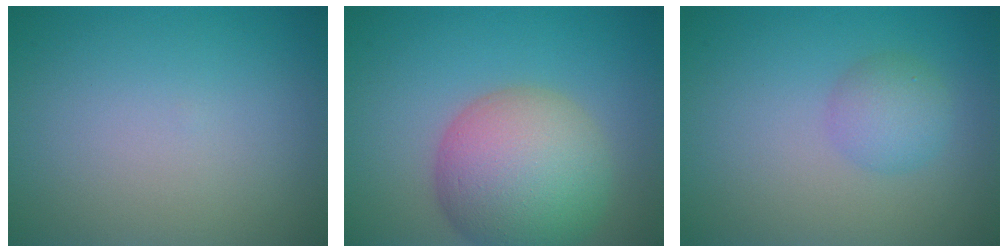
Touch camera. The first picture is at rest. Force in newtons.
{"total": 9.4, "press": 9.4, "slide": 0.7}
{"total": 2.5, "press": 2.5, "slide": 0.1}